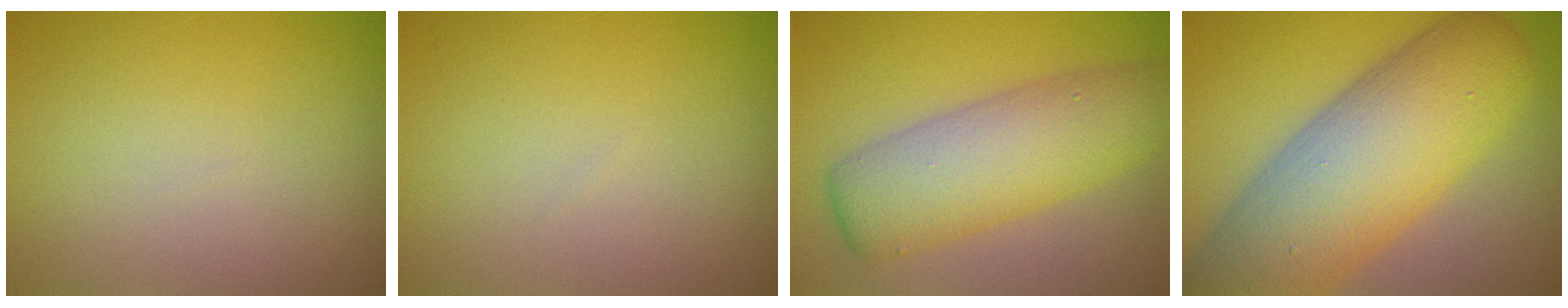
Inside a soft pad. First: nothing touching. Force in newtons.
{"total": 0.0}
{"total": 7.6, "press": 7.6, "slide": 0.2}
{"total": 13.2, "press": 13.2, "slide": 0.4}